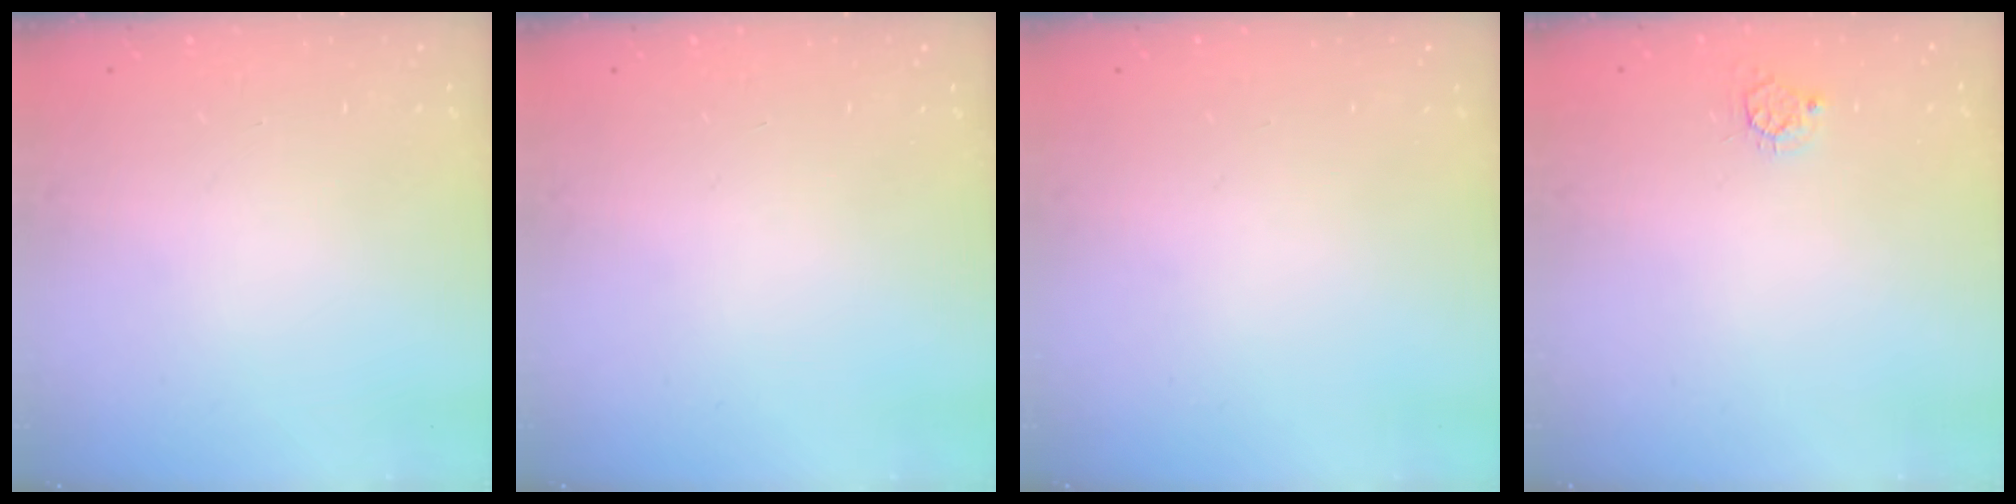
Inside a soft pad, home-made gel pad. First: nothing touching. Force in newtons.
{"total": 0.0}
{"total": 0.0}
{"total": 3.8, "press": 3.8, "slide": 0.2}